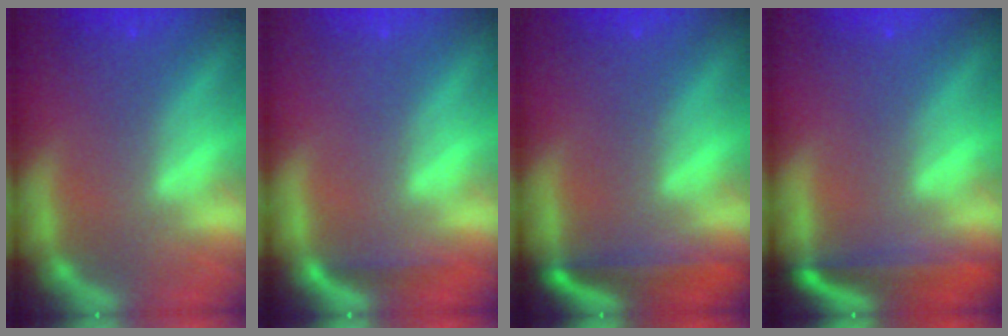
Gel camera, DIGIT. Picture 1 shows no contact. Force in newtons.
{"total": 1.4}
{"total": 4.5}
{"total": 5.0}